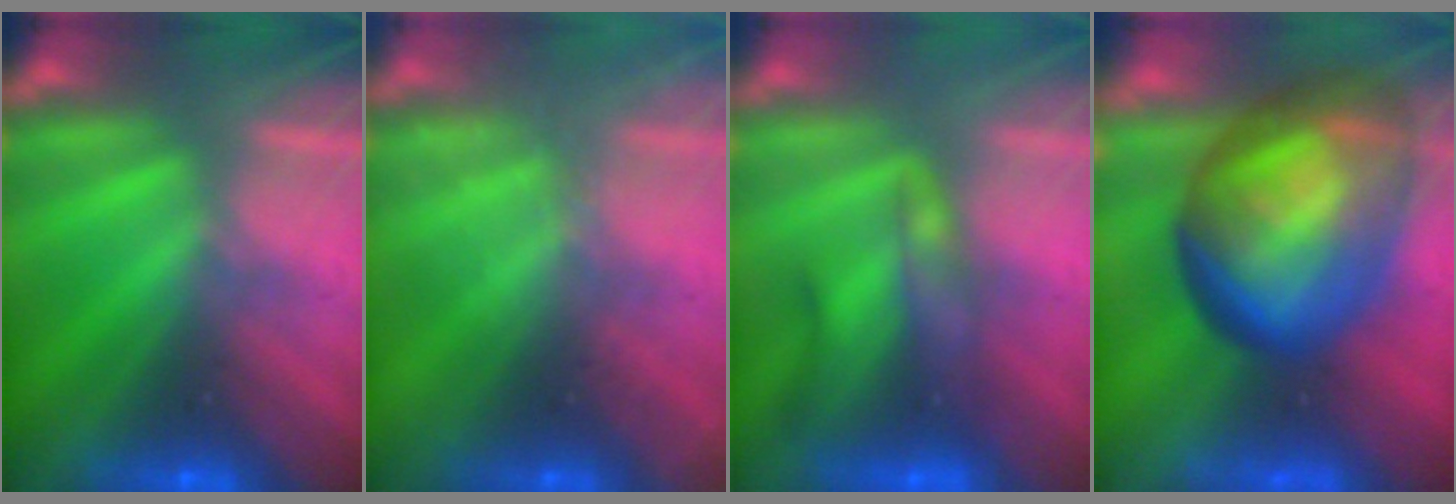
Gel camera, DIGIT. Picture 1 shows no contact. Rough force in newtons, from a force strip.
{"total": 2.2}
{"total": 2.1}
{"total": 7.7}